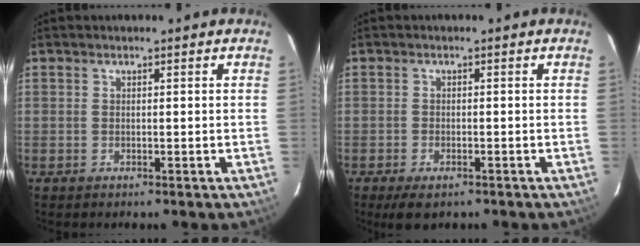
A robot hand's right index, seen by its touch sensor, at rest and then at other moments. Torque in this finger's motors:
{"motor_torque": [0.38, -0.24, 0.11, 0.01]}